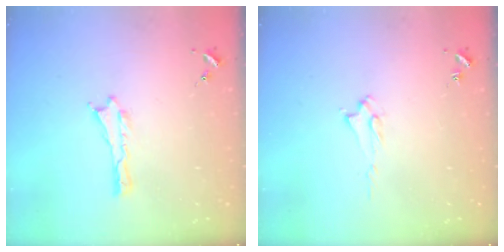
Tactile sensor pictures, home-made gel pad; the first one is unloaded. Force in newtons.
{"total": 1.9, "press": 1.8, "slide": 0.4}